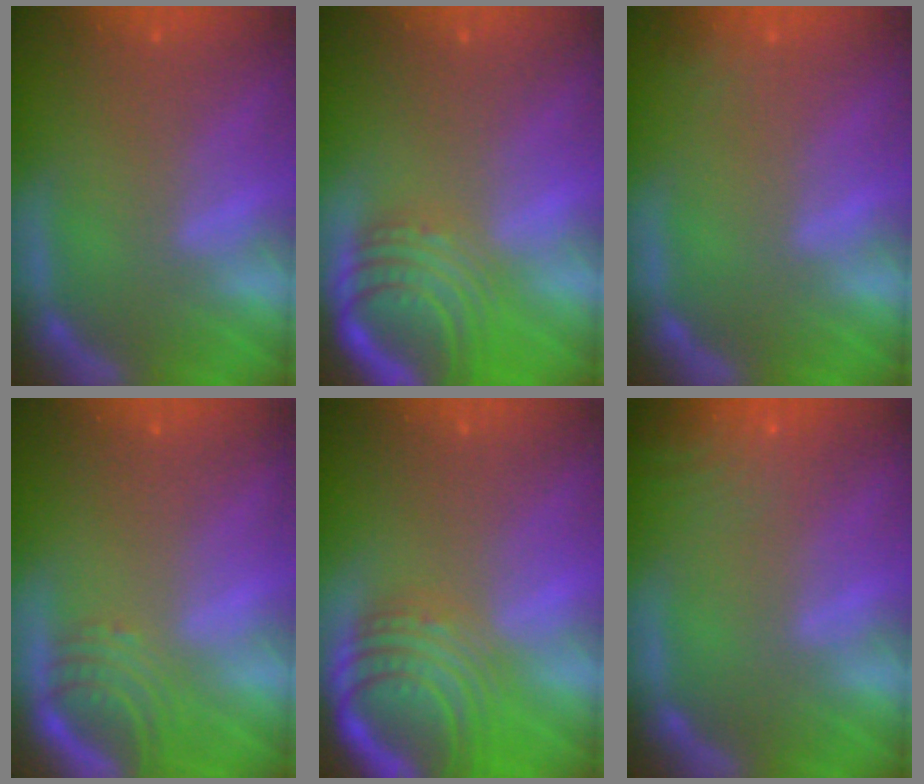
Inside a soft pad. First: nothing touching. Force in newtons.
{"total": 8.1}
{"total": 1.4}
{"total": 3.9}
{"total": 9.5}
{"total": 6.5}